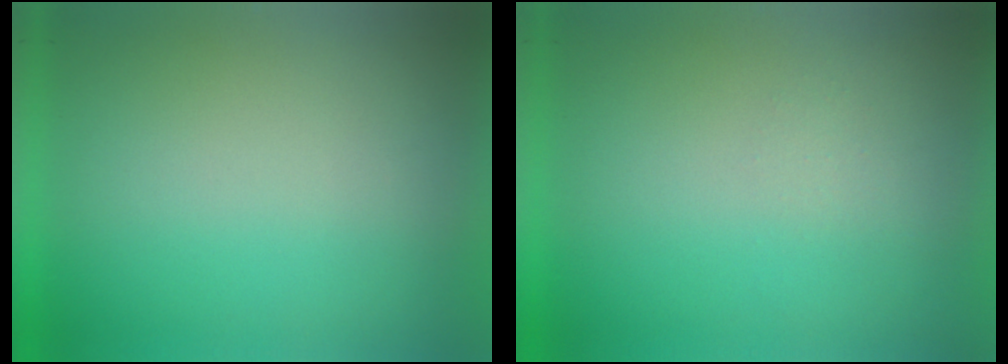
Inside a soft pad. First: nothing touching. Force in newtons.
{"total": 1.3}